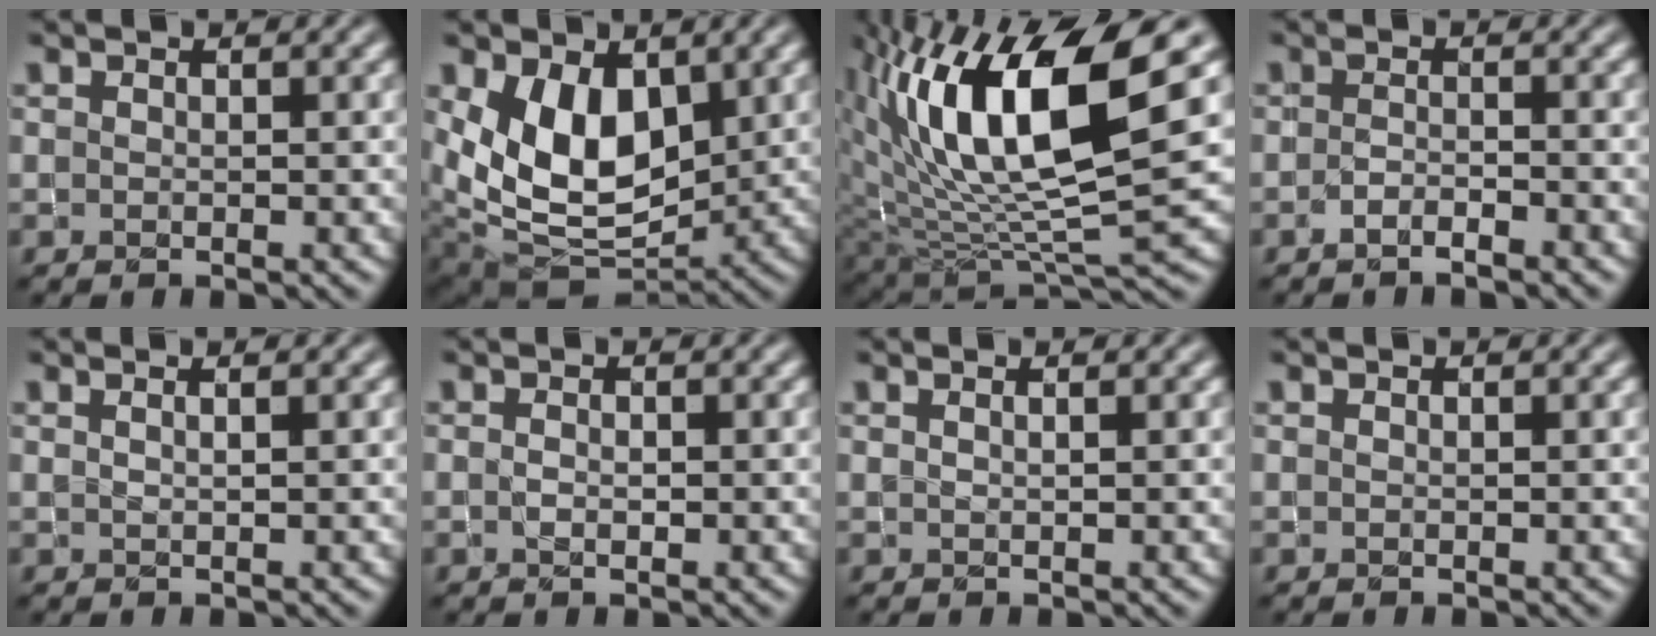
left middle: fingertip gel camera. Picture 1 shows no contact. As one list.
[{"total": 8.5, "force": [1.7, 5.5, 6.2], "torque": [-0.120, -0.022, 0.034]}, {"total": 13.4, "force": [4.4, 4.4, 11.8], "torque": [-0.222, 0.004, 0.084]}, {"total": 1.4, "force": [-1.3, 0.2, 0.6], "torque": [-0.015, -0.002, -0.025]}, {"total": 1.1, "force": [0.7, 0.5, 0.7], "torque": [-0.002, -0.001, -0.001]}, {"total": 0.6, "force": [-0.2, 0.4, 0.4], "torque": [-0.012, -0.002, -0.003]}, {"total": 0.7, "force": [0.4, 0.4, 0.5], "torque": [-0.004, -0.002, 0.001]}, {"total": 0.0}]